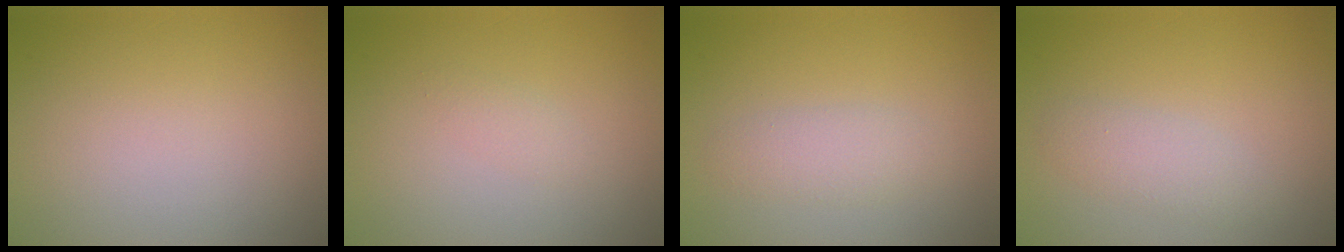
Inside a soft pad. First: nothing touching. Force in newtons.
{"total": 0.8, "press": 0.8, "slide": 0.1}
{"total": 1.9, "press": 1.9, "slide": 0.1}
{"total": 1.9, "press": 1.9, "slide": 0.1}